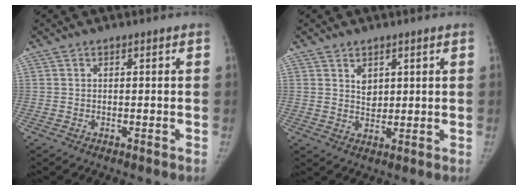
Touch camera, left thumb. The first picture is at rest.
{"total": 3.3, "force": [1.6, 2.3, 1.7], "torque": [-0.013, -0.015, 0.034]}